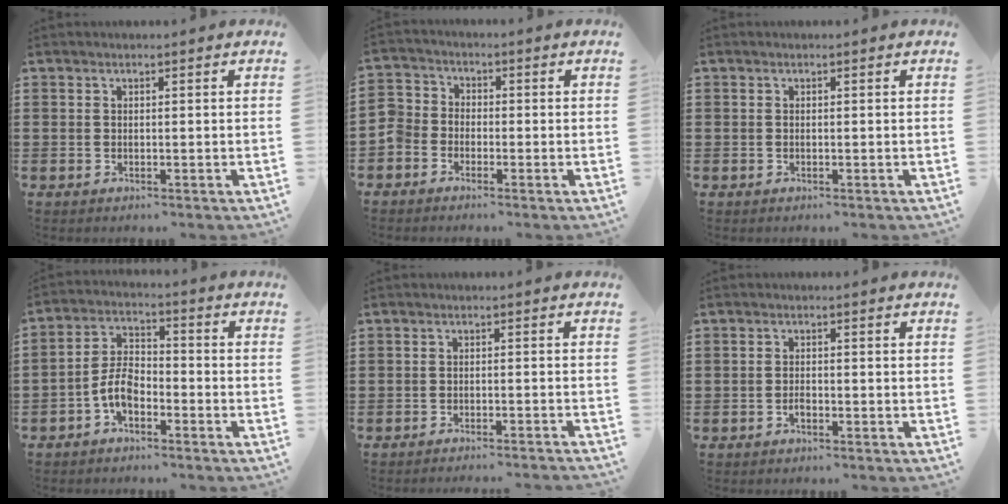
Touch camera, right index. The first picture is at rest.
{"total": 3.5, "force": [-2.4, 2.5, 0.5], "torque": [-0.044, -0.001, -0.060]}
{"total": 0.0}
{"total": 6.0, "force": [-2.8, 3.2, 4.2], "torque": [-0.101, 0.005, -0.060]}
{"total": 1.8, "force": [-1.7, -0.4, 0.4], "torque": [-0.006, 0.003, -0.035]}
{"total": 1.4, "force": [-0.8, 0.5, 0.9], "torque": [-0.020, -0.004, -0.015]}